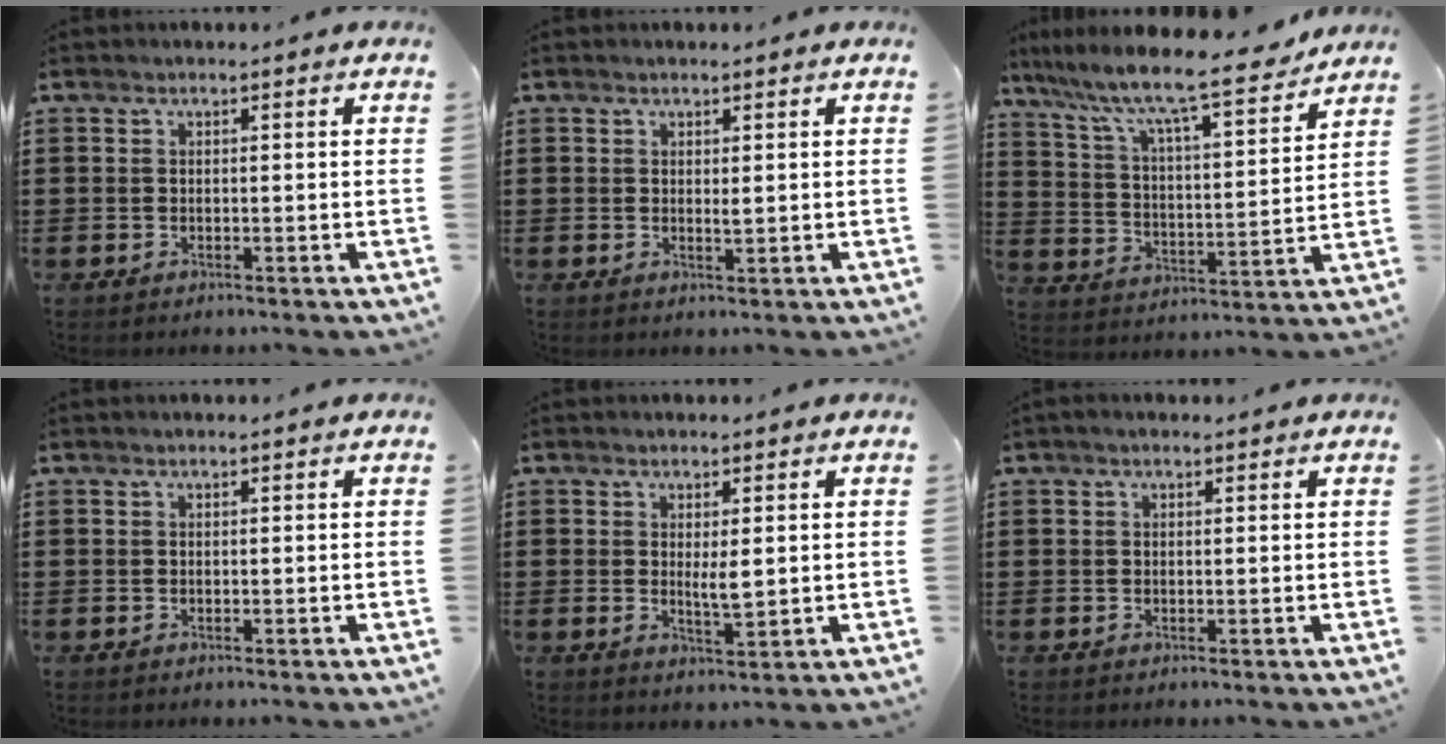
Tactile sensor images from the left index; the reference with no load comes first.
{"total": 1.1, "force": [0.3, 0.3, 1.0], "torque": [-0.021, 0.002, 0.005]}
{"total": 9.5, "force": [8.2, 0.5, 4.8], "torque": [-0.118, -0.061, 0.131]}
{"total": 0.0}
{"total": 3.4, "force": [0.7, 0.9, 3.2], "torque": [-0.055, -0.003, 0.009]}
{"total": 1.1, "force": [0.3, 0.5, 1.0], "torque": [-0.019, 0.004, 0.004]}